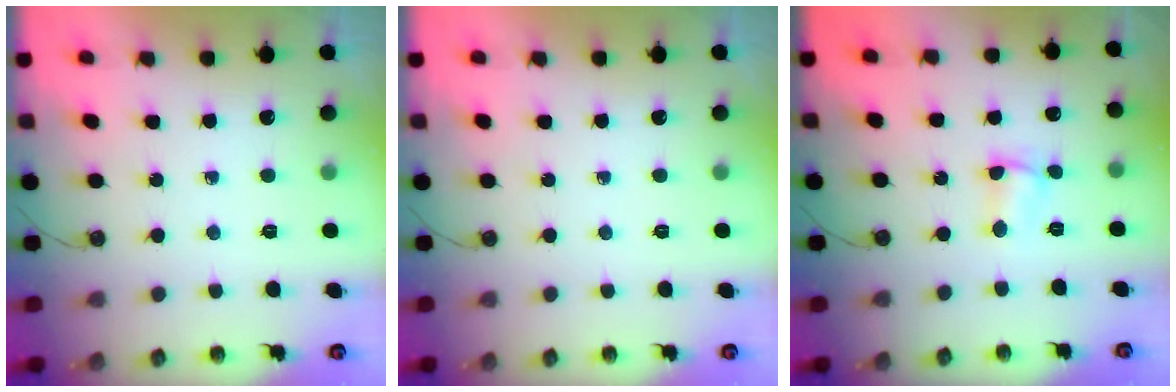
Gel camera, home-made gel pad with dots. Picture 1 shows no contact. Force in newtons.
{"total": 0.0}
{"total": 2.1, "press": 2.0, "slide": 0.5}